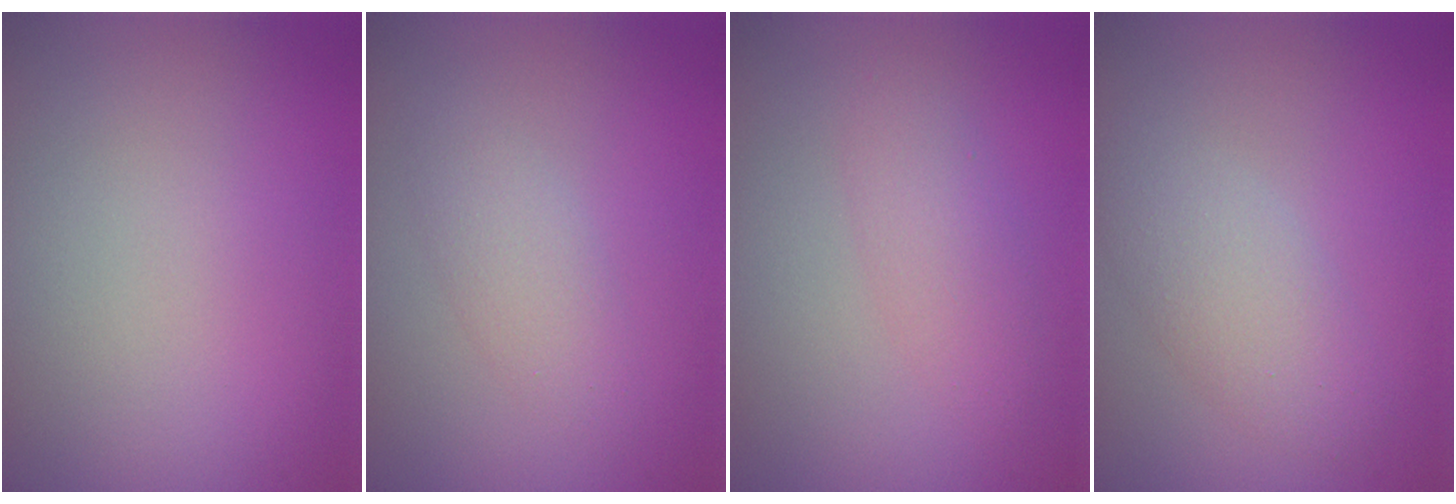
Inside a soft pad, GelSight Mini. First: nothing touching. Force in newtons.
{"total": 2.7, "press": 2.7, "slide": 0.2}
{"total": 2.1, "press": 2.1, "slide": 0.1}
{"total": 3.3, "press": 3.3, "slide": 0.3}